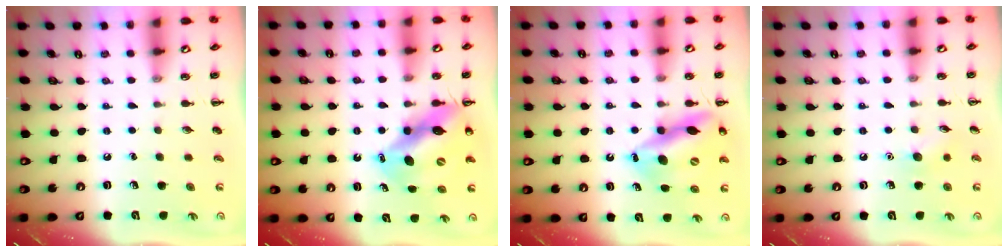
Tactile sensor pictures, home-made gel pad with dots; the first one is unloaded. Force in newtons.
{"total": 12.9, "press": 12.3, "slide": 3.8}
{"total": 15.7, "press": 15.0, "slide": 4.5}
{"total": 6.4, "press": 6.1, "slide": 1.9}